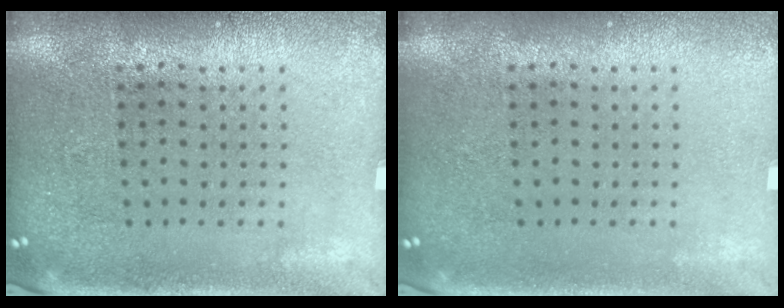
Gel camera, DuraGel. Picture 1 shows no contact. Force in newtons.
{"total": 0.0}